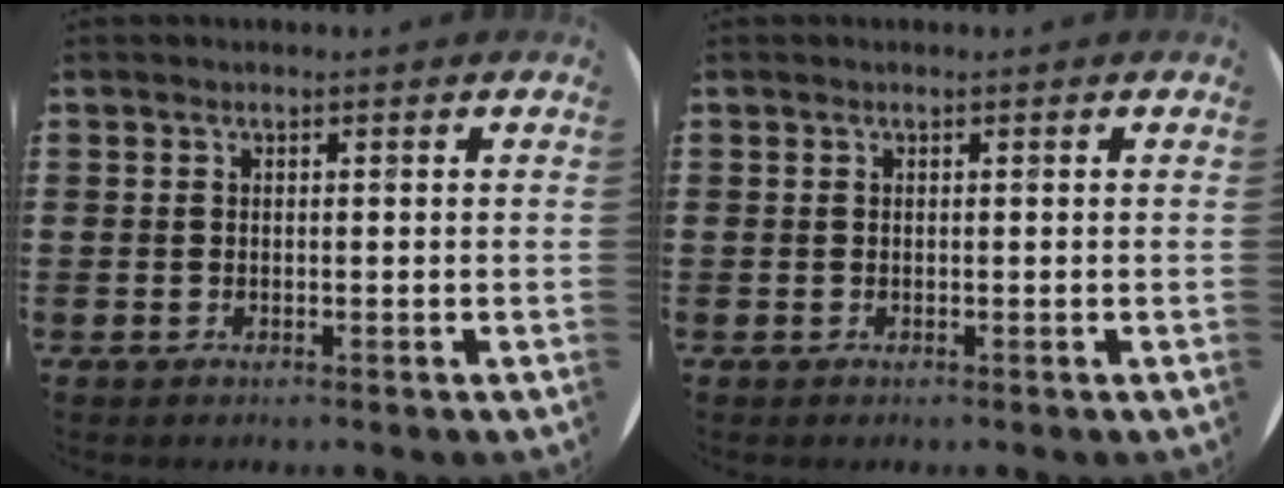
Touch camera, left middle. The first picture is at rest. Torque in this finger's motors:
{"motor_torque": [-0.09, -0.06, 0.04, 0.00]}